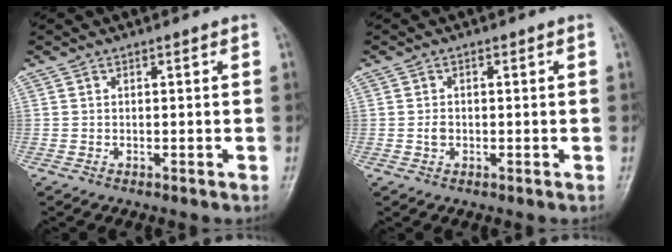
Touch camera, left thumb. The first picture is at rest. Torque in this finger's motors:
{"motor_torque": [-0.09, -0.03, 0.19, 0.02, 0.00]}